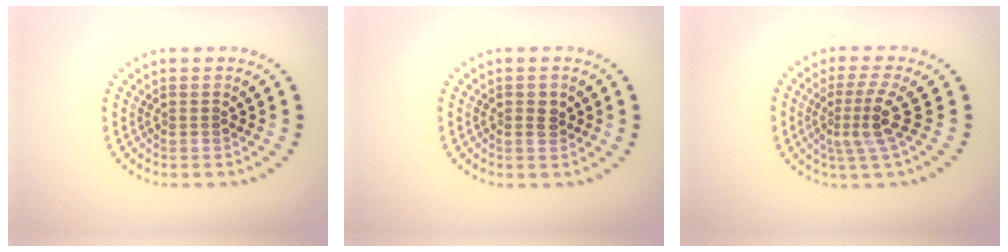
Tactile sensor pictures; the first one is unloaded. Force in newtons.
{"total": 1.5, "press": 1.5, "slide": 0.1}
{"total": 3.4, "press": 2.3, "slide": 2.5}